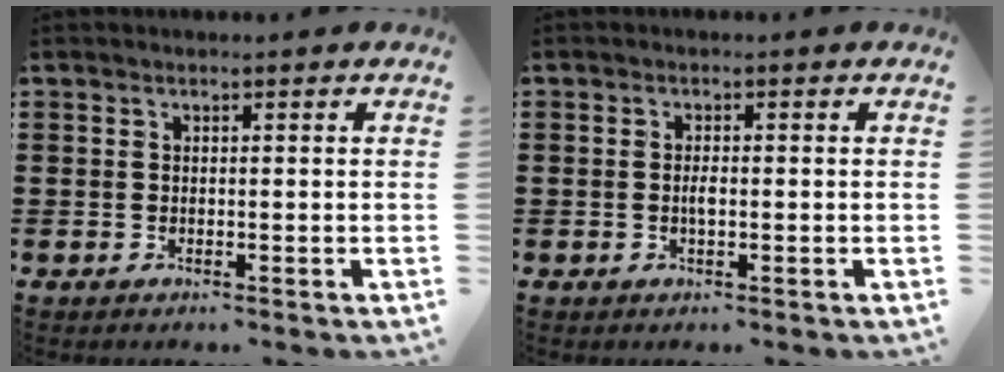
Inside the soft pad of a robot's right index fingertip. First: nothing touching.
{"total": 1.8, "force": [-0.2, 0.6, 1.7], "torque": [-0.031, 0.002, -0.005]}